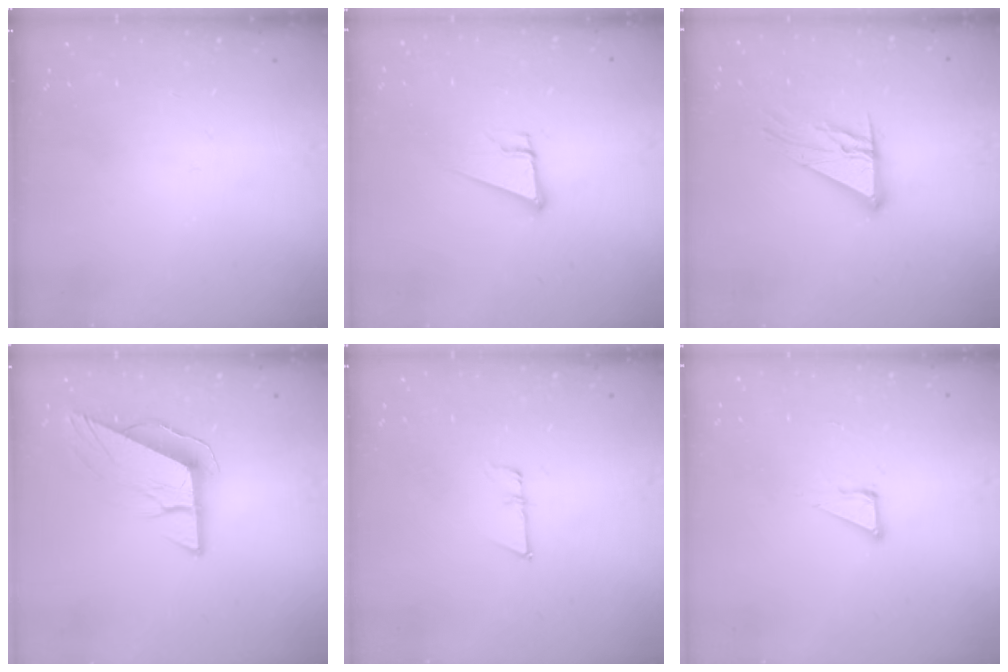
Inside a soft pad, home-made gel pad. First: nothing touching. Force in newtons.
{"total": 9.0, "press": 8.3, "slide": 3.3}
{"total": 11.7, "press": 11.7, "slide": 0.9}
{"total": 10.0, "press": 9.7, "slide": 2.5}
{"total": 5.4, "press": 5.2, "slide": 1.3}
{"total": 6.4, "press": 6.4, "slide": 0.4}